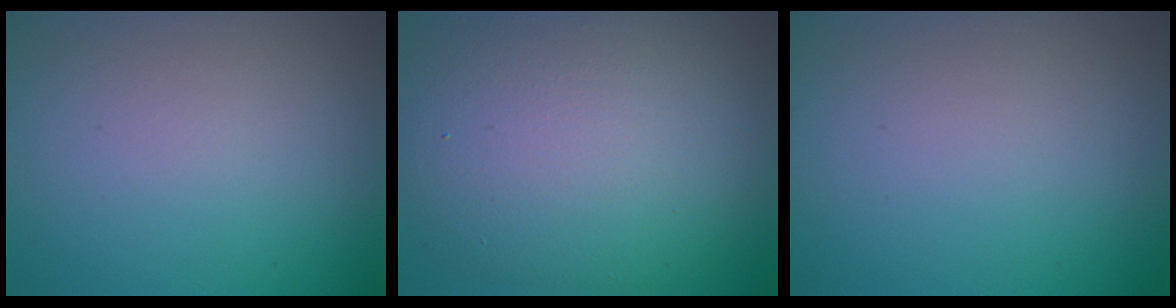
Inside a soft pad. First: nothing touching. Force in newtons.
{"total": 12.0, "press": 12.0, "slide": 0.2}
{"total": 0.0}